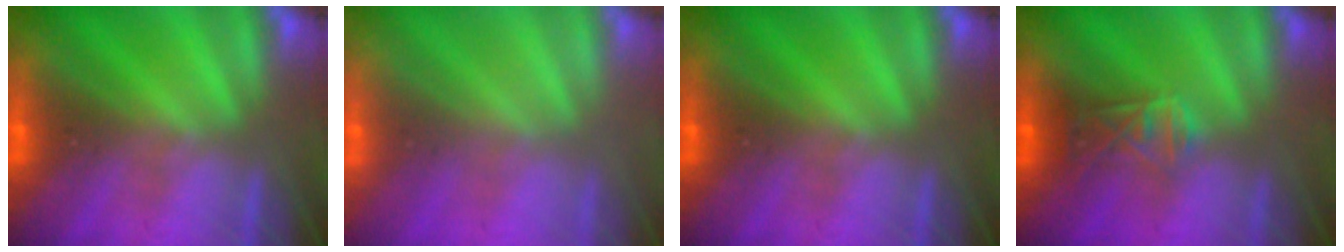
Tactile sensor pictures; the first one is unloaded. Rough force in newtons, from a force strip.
{"total": 2.9}
{"total": 0.0}
{"total": 2.6}